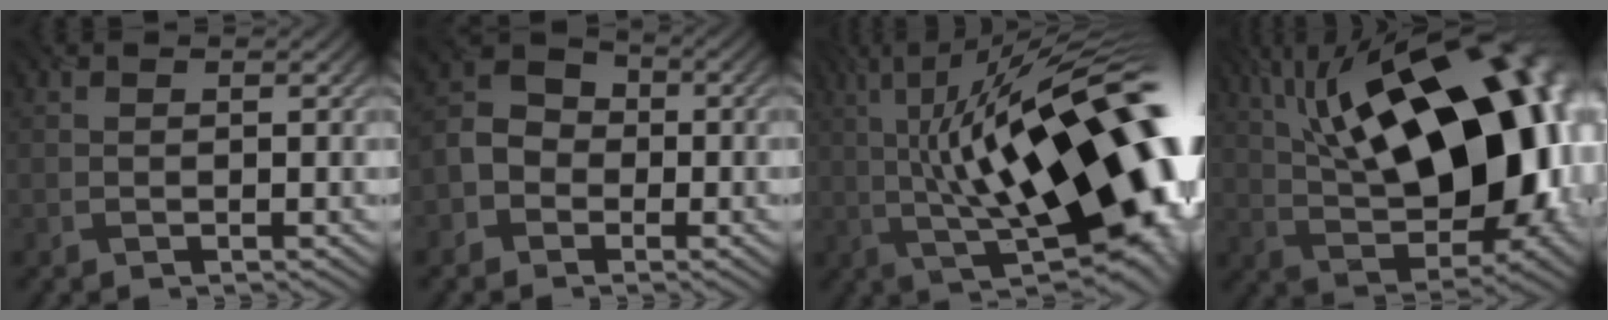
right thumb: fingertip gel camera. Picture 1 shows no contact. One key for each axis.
{"total": 5.2, "fx": -2.1, "fy": 4.1, "fz": 2.4, "tx": -0.062, "ty": 0.002, "tz": -0.055}
{"total": 20.7, "fx": 0.4, "fy": 7.5, "fz": 19.3, "tx": -0.302, "ty": 0.035, "tz": 0.003}
{"total": 20.6, "fx": 4.6, "fy": 10.1, "fz": 17.3, "tx": -0.255, "ty": 0.043, "tz": 0.059}